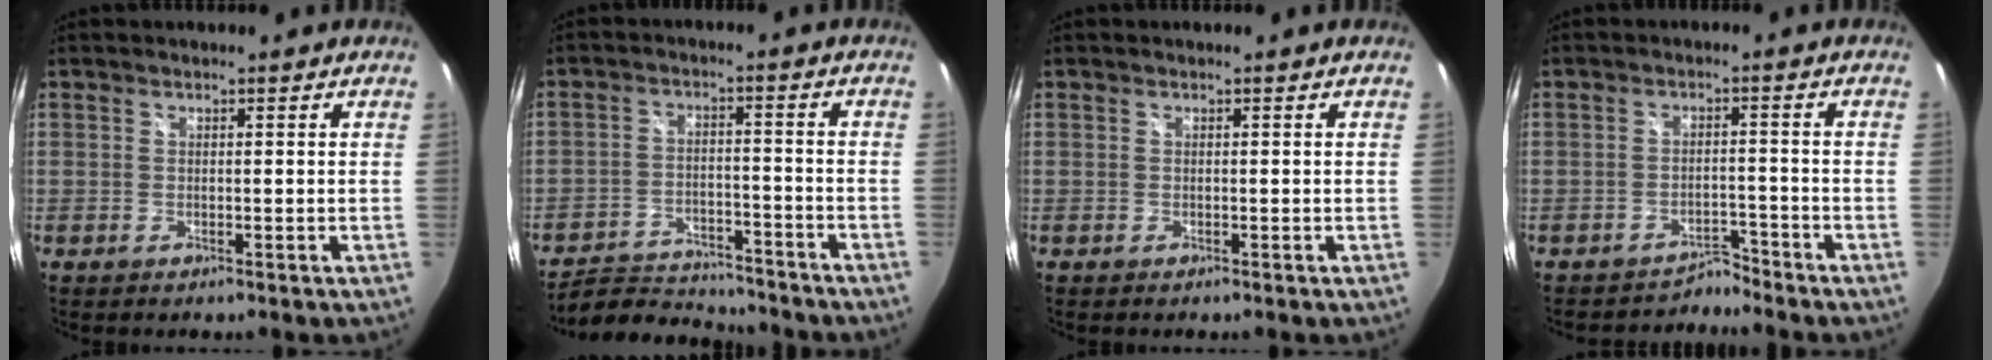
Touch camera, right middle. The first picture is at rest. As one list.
[{"total": 11.7, "force": [-10.9, 3.0, 2.9], "torque": [-0.078, 0.008, -0.168]}, {"total": 0.0}, {"total": 3.5, "force": [-3.3, 0.5, -0.8], "torque": [0.014, 0.007, -0.056]}]